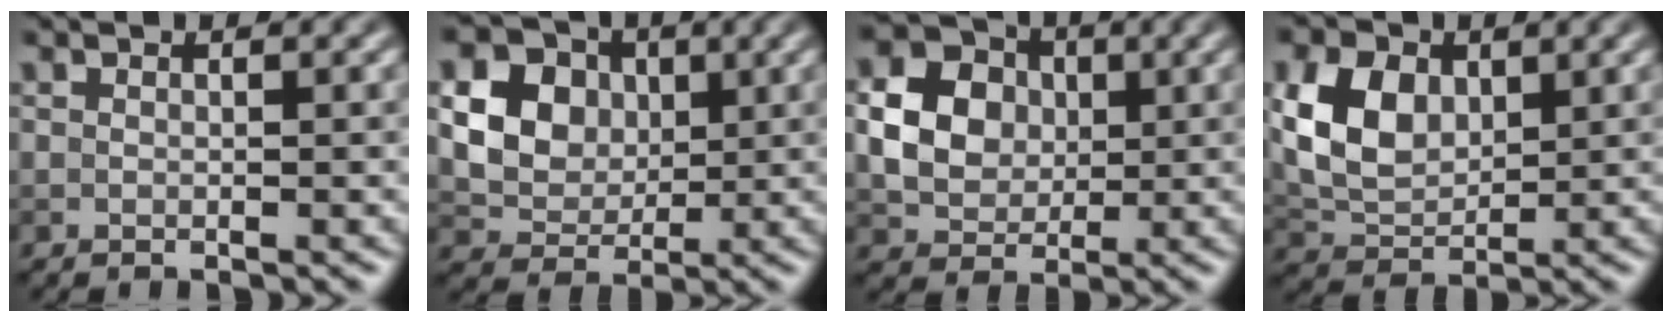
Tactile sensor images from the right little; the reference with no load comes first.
{"total": 11.2, "force": [3.4, 9.4, 5.1], "torque": [-0.131, 0.024, 0.064]}
{"total": 5.7, "force": [0.6, 4.8, 3.1], "torque": [-0.062, 0.004, 0.009]}
{"total": 6.0, "force": [1.5, 4.2, 4.1], "torque": [-0.092, 0.004, 0.029]}